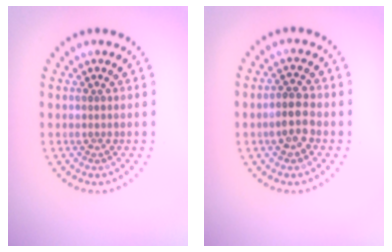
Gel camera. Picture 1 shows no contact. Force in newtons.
{"total": 2.8, "press": 2.8, "slide": 0.4}